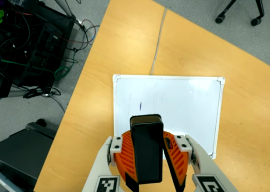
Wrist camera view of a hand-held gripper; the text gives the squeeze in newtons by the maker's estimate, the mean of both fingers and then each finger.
{"total": 8.3, "left": 9.4, "right": 7.2}